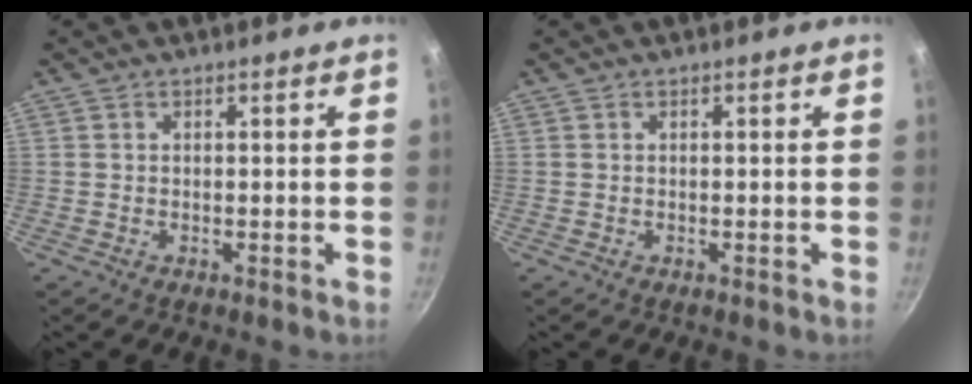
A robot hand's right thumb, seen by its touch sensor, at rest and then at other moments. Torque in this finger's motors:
{"motor_torque": [0.00, 0.00, -0.01, -0.02, 0.04]}